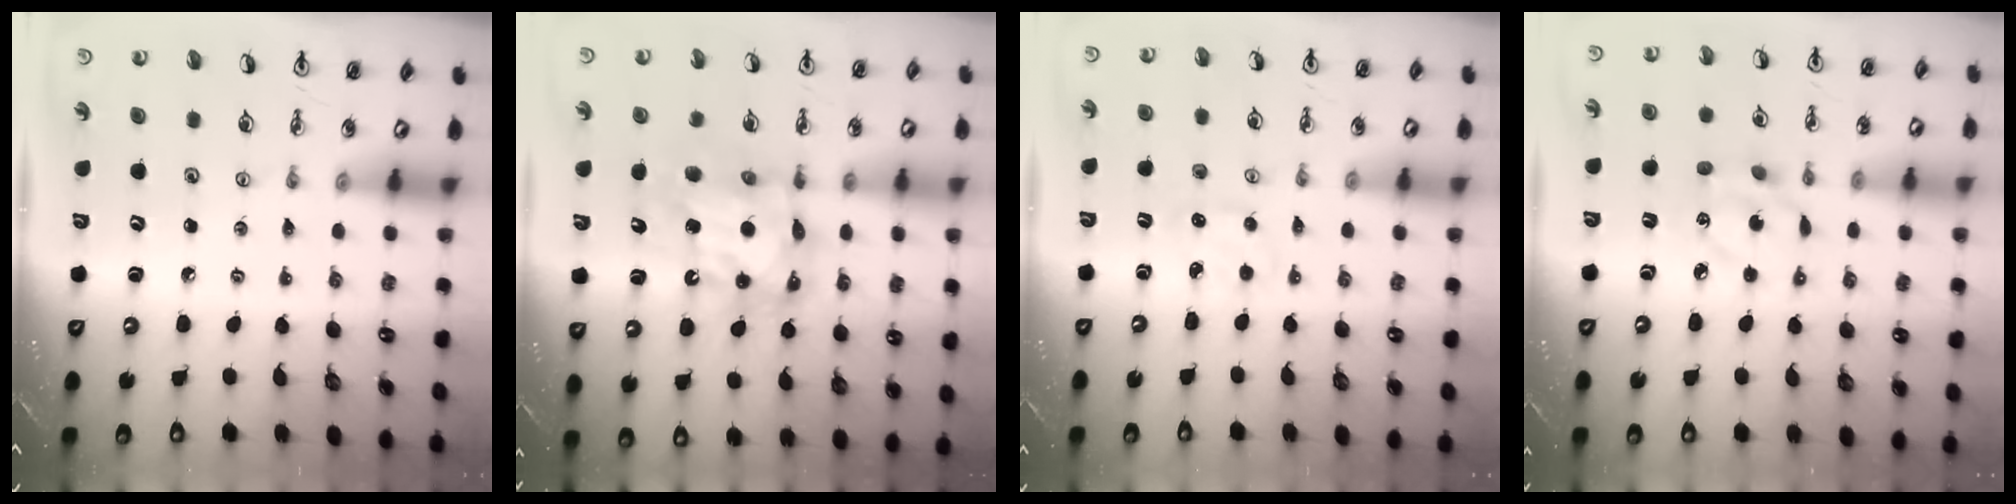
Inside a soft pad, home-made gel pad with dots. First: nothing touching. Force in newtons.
{"total": 12.4, "press": 12.3, "slide": 1.1}
{"total": 4.2, "press": 4.2, "slide": 0.5}
{"total": 7.5, "press": 7.5, "slide": 0.3}